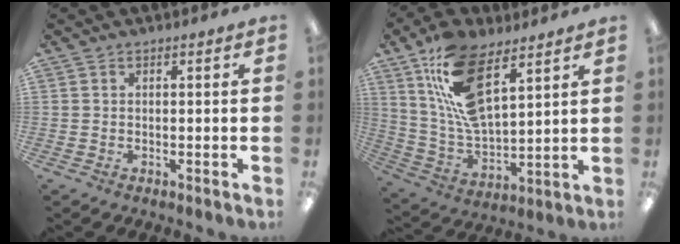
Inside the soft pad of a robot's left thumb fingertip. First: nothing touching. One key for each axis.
{"total": 17.2, "fx": 9.1, "fy": 7.9, "fz": 12.3, "tx": -0.253, "ty": -0.030, "tz": 0.162}